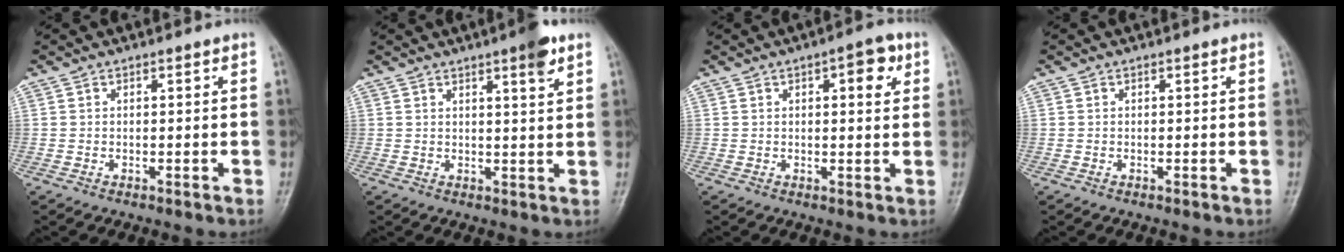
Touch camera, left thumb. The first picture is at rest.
{"total": 4.9, "force": [2.9, 0.6, 3.9], "torque": [-0.051, -0.015, 0.039]}
{"total": 5.6, "force": [2.1, 2.2, 4.7], "torque": [-0.047, -0.001, 0.021]}
{"total": 0.0}